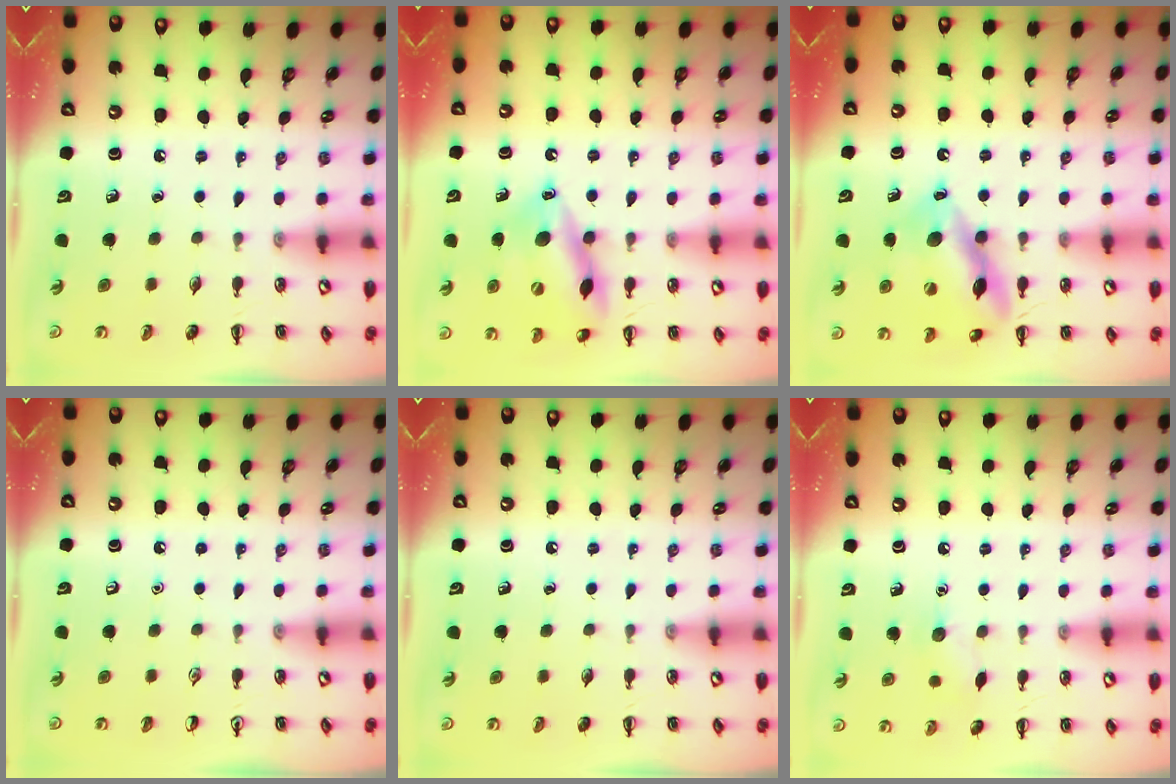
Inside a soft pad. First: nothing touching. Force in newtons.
{"total": 16.2, "press": 16.0, "slide": 2.6}
{"total": 14.0, "press": 13.9, "slide": 1.4}
{"total": 0.0}
{"total": 0.0}
{"total": 6.9, "press": 6.8, "slide": 1.3}